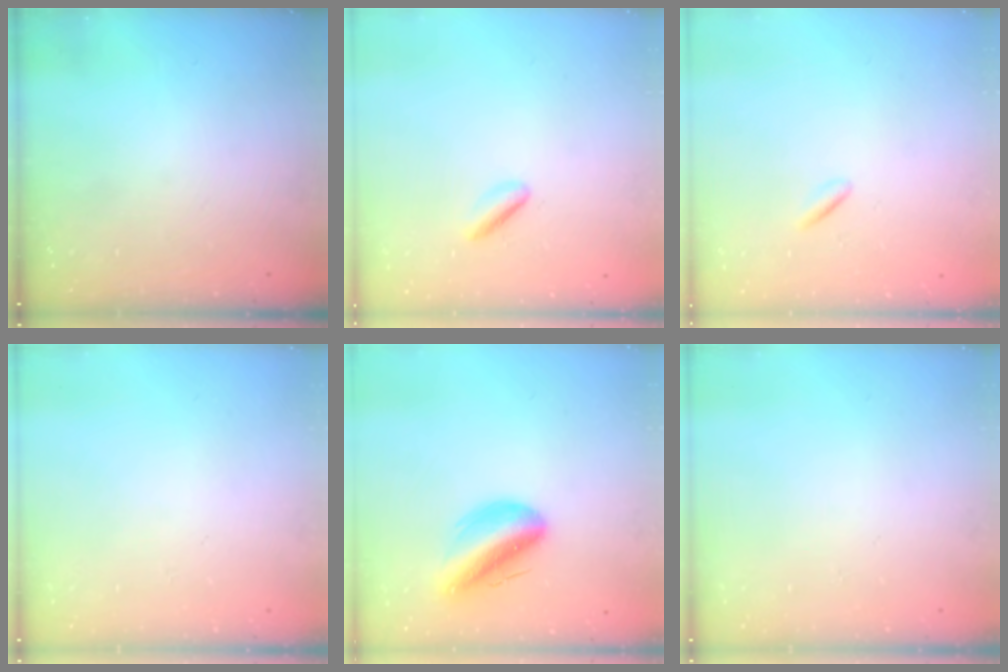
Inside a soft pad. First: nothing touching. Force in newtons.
{"total": 3.7, "press": 3.6, "slide": 0.8}
{"total": 0.5, "press": 0.4, "slide": 0.4}
{"total": 0.0}
{"total": 12.8, "press": 12.2, "slide": 3.8}
{"total": 0.0}